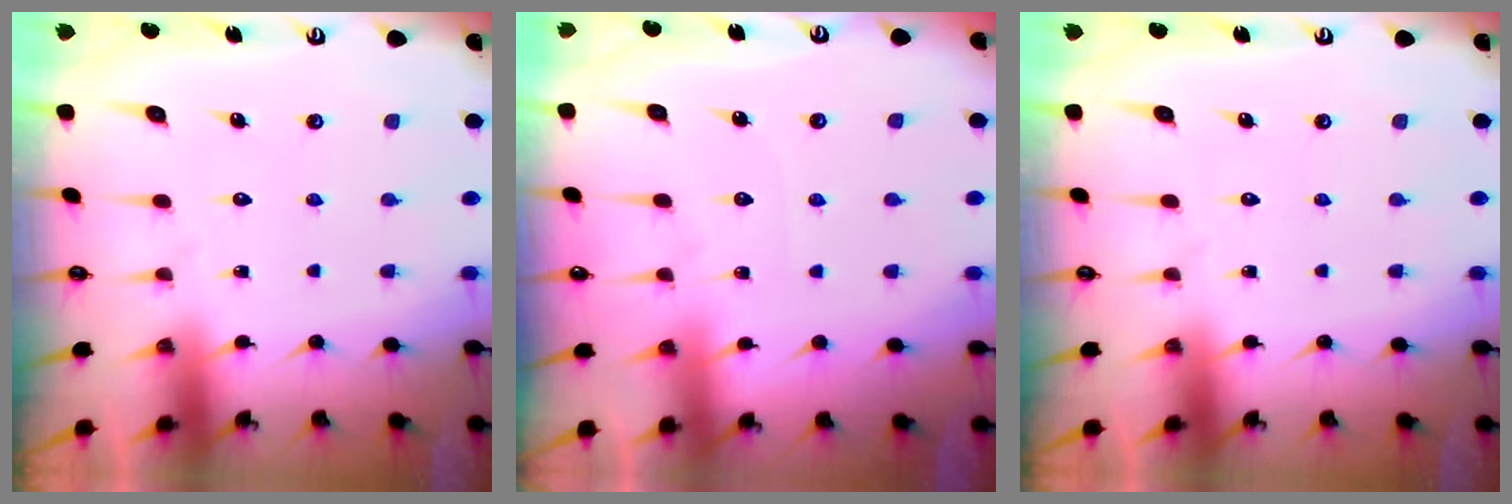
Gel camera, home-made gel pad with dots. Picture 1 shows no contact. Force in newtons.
{"total": 3.8, "press": 3.8, "slide": 0.5}
{"total": 0.0}